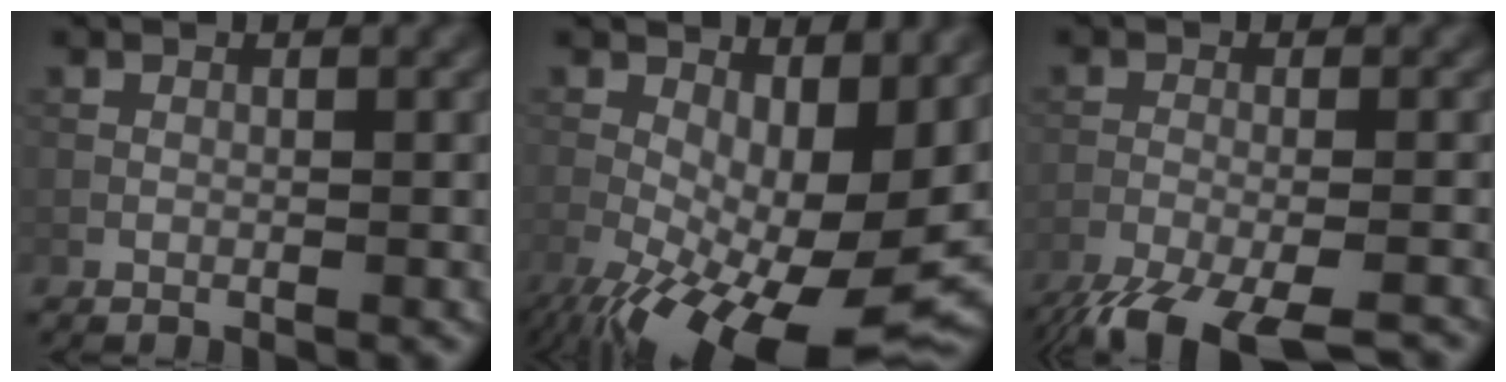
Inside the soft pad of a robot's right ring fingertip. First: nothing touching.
{"total": 14.3, "force": [-3.1, 6.0, 12.6], "torque": [-0.212, -0.017, -0.042]}
{"total": 10.2, "force": [-8.5, 2.7, 5.0], "torque": [-0.090, -0.029, -0.126]}